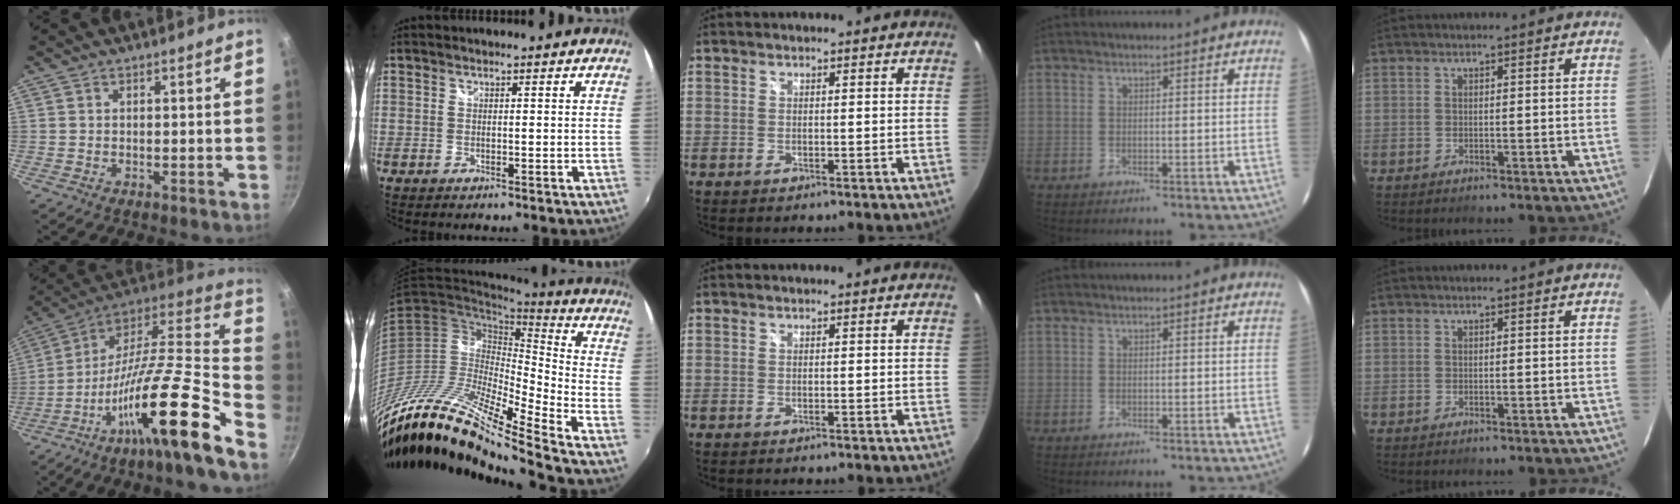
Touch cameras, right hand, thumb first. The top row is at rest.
{"thumb": {"total": 27.7, "force": [-14.2, 4.6, 23.4], "torque": [-0.319, 0.066, -0.259]}, "index": {"total": 22.2, "force": [-17.8, 1.6, 13.2], "torque": [-0.236, -0.028, -0.338]}}